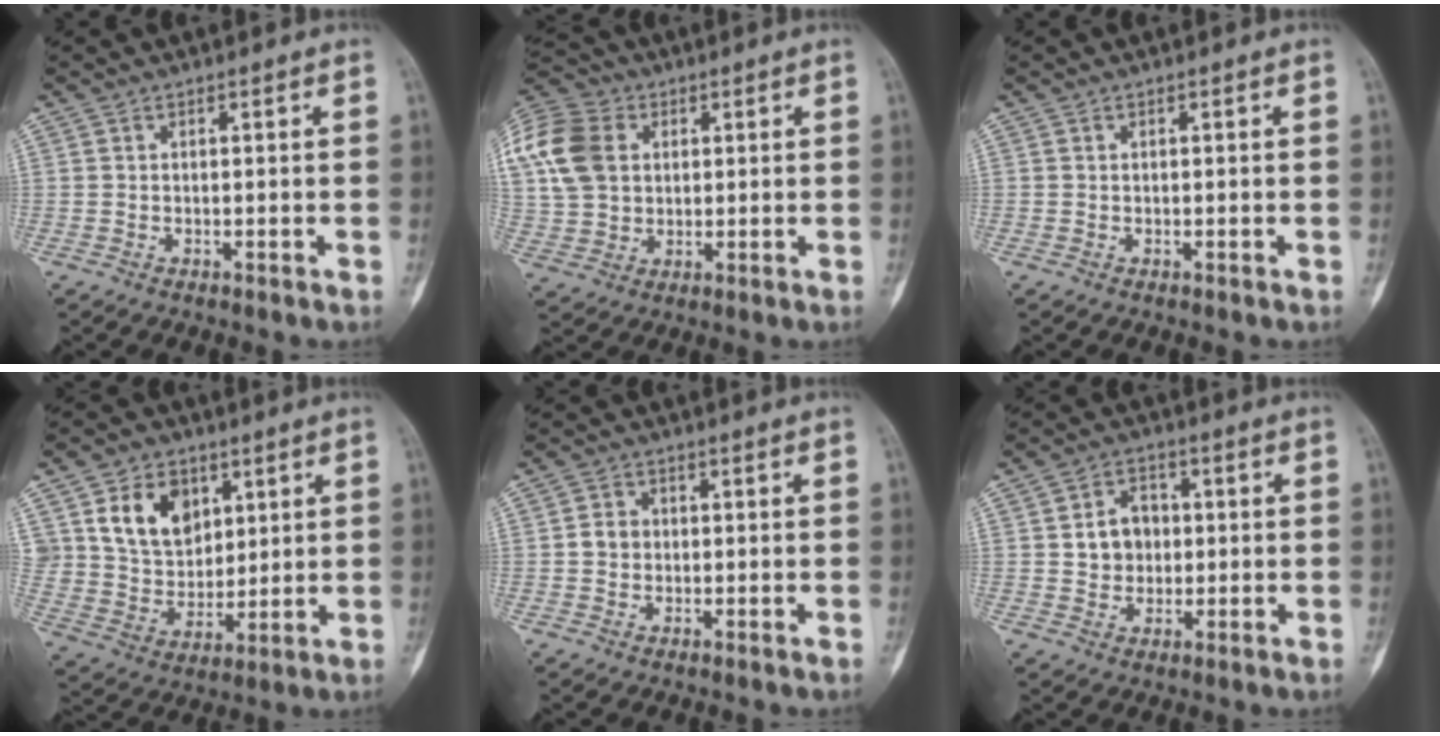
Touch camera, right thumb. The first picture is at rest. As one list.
[{"total": 20.7, "force": [5.5, 15.7, 12.3], "torque": [-0.287, 0.035, 0.109]}, {"total": 0.0}, {"total": 13.3, "force": [5.3, 10.0, 6.9], "torque": [-0.081, -0.024, 0.108]}, {"total": 3.0, "force": [-0.1, 2.7, 1.3], "torque": [-0.008, 0.007, -0.005]}, {"total": 6.8, "force": [0.6, 5.8, 3.6], "torque": [-0.026, 0.007, 0.007]}]